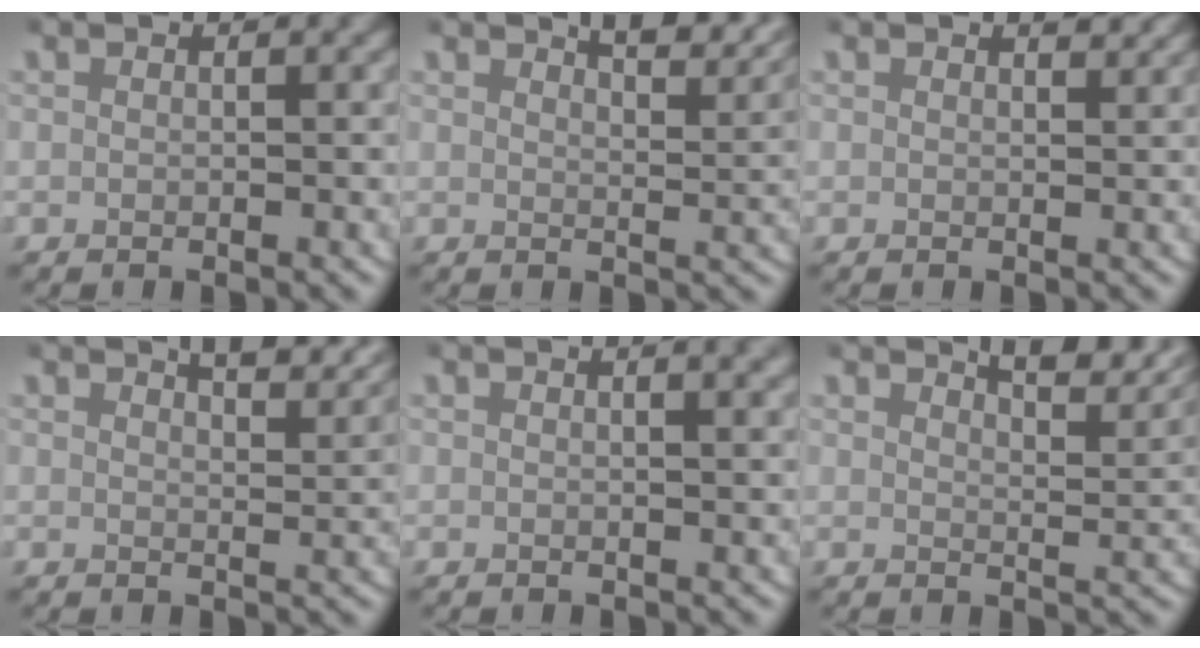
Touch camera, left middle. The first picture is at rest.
{"total": 5.6, "force": [4.6, 1.1, 3.0], "torque": [-0.036, 0.004, 0.069]}
{"total": 1.0, "force": [1.0, 0.1, 0.3], "torque": [0.003, -0.002, 0.014]}
{"total": 5.1, "force": [4.1, 1.1, 2.8], "torque": [-0.033, 0.003, 0.061]}
{"total": 1.7, "force": [1.1, 0.1, 1.3], "torque": [-0.011, 0.003, 0.014]}
{"total": 6.3, "force": [5.2, 1.2, 3.5], "torque": [-0.042, 0.005, 0.075]}